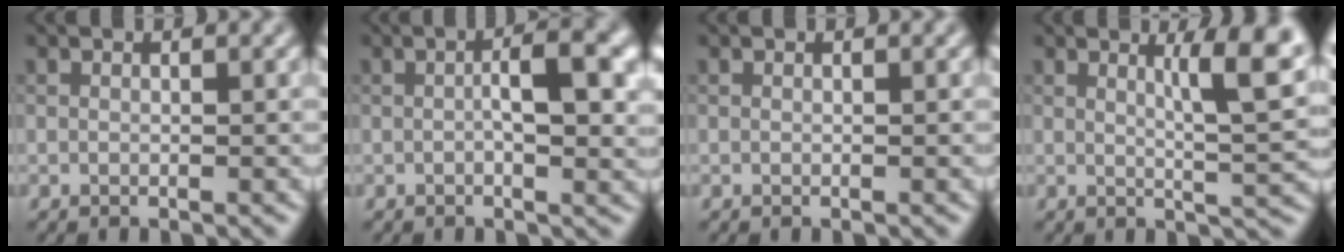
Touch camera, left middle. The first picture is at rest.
{"total": 4.9, "force": [0.2, 1.3, 4.7], "torque": [-0.077, 0.004, 0.000]}
{"total": 0.0}
{"total": 5.9, "force": [2.2, 1.1, 5.4], "torque": [-0.067, -0.002, 0.034]}